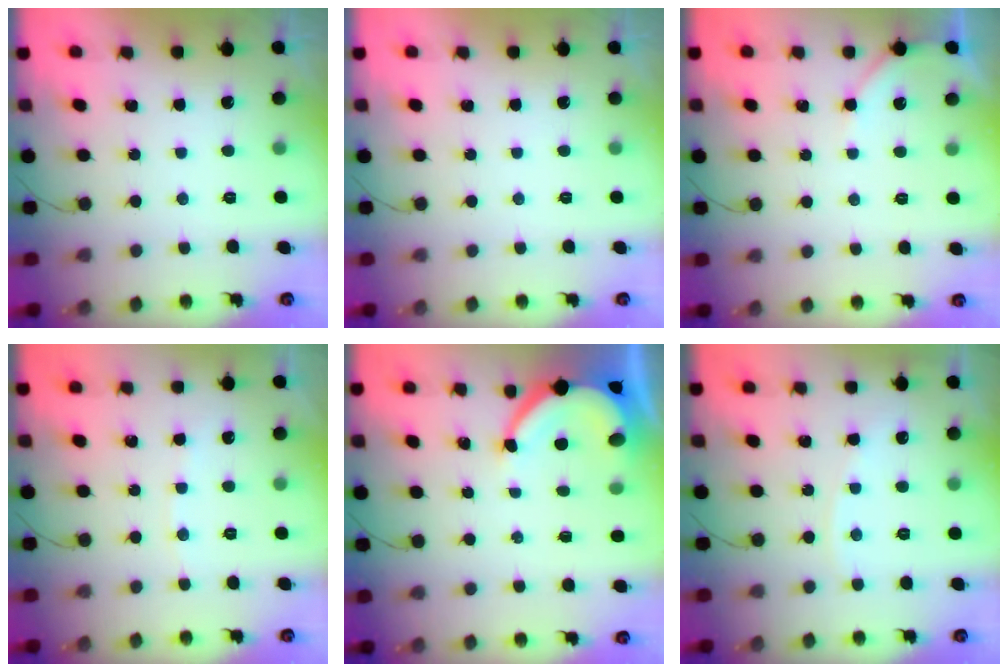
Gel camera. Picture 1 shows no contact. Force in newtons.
{"total": 0.0}
{"total": 4.1, "press": 4.0, "slide": 0.6}
{"total": 4.4, "press": 4.4, "slide": 0.4}
{"total": 6.9, "press": 6.8, "slide": 1.0}
{"total": 4.2, "press": 4.1, "slide": 0.6}